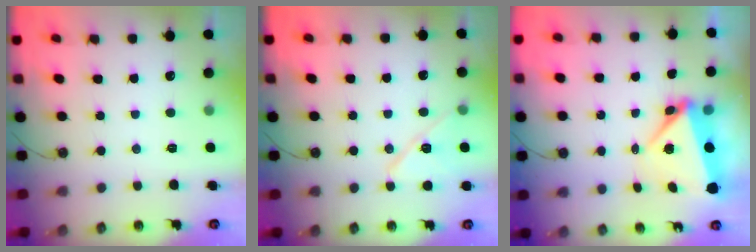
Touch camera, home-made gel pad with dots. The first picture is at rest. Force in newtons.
{"total": 11.2, "press": 11.2, "slide": 0.6}
{"total": 6.1, "press": 5.9, "slide": 1.5}